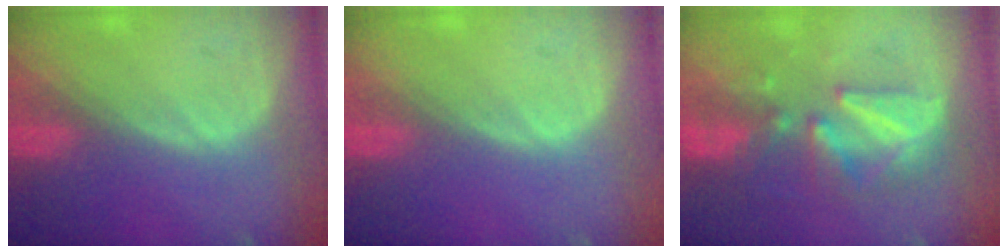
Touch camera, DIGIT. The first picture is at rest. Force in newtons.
{"total": 0.0}
{"total": 8.1, "press": 7.9, "slide": 2.0}